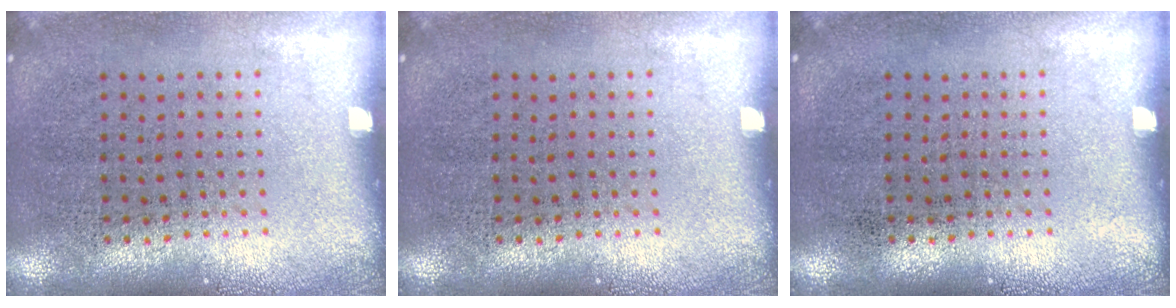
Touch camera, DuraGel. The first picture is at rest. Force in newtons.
{"total": 0.0}
{"total": 0.0}